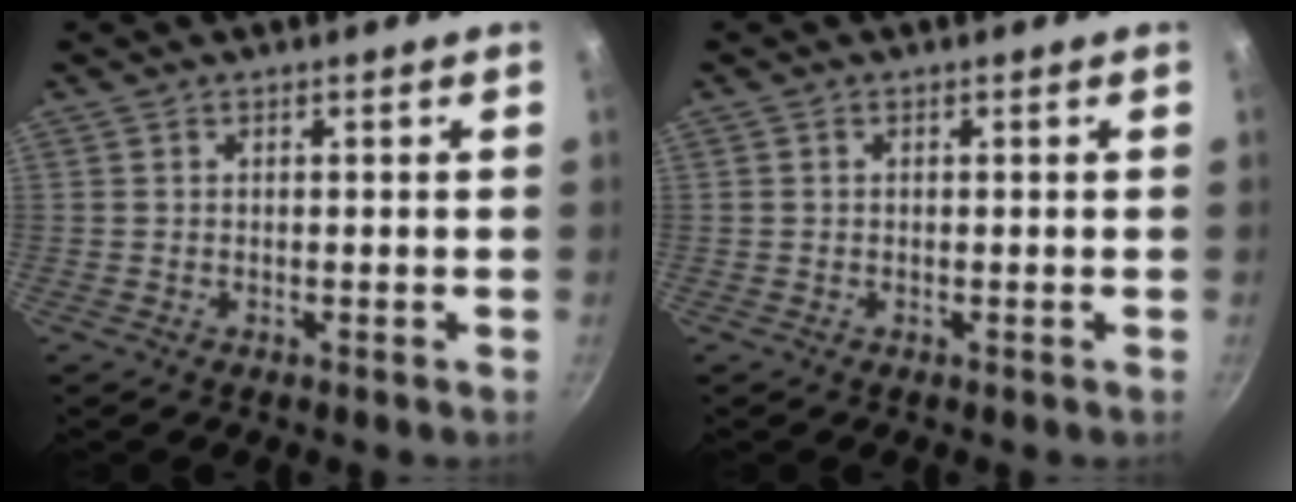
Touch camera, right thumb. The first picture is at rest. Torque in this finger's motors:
{"motor_torque": [-0.29, 0.04, 0.28, -0.05, -0.01]}